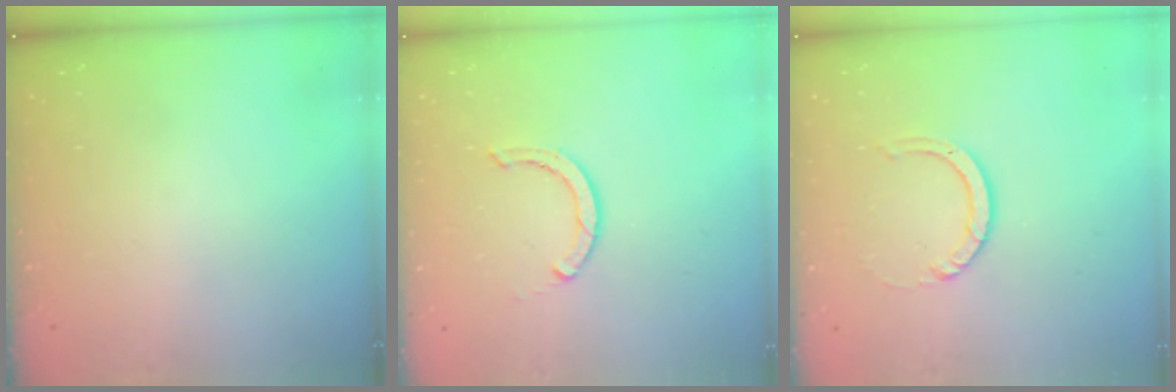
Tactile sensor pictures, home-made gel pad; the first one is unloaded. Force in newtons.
{"total": 2.6, "press": 2.6, "slide": 0.1}
{"total": 3.6, "press": 3.6, "slide": 0.4}